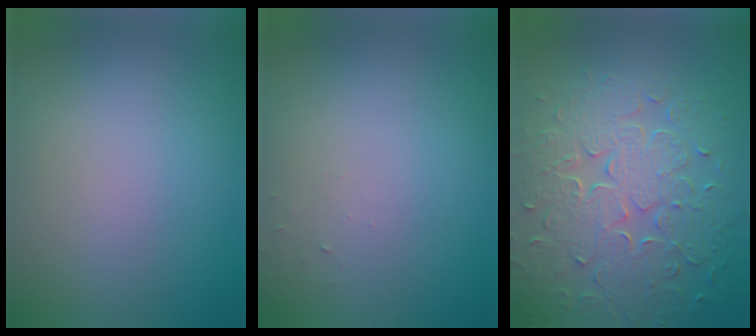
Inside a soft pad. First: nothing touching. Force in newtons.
{"total": 0.6, "press": 0.6, "slide": 0.1}
{"total": 8.9, "press": 6.2, "slide": 6.4}